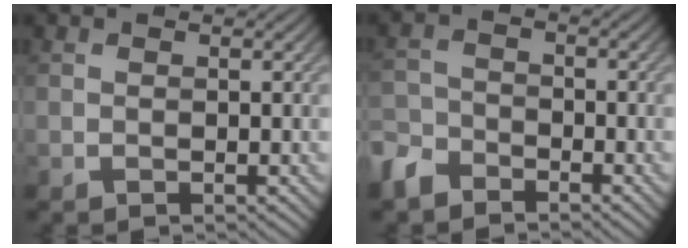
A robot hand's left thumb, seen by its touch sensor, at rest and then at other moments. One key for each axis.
{"total": 4.5, "fx": -3.7, "fy": 2.3, "fz": 1.2, "tx": -0.033, "ty": -0.003, "tz": -0.089}